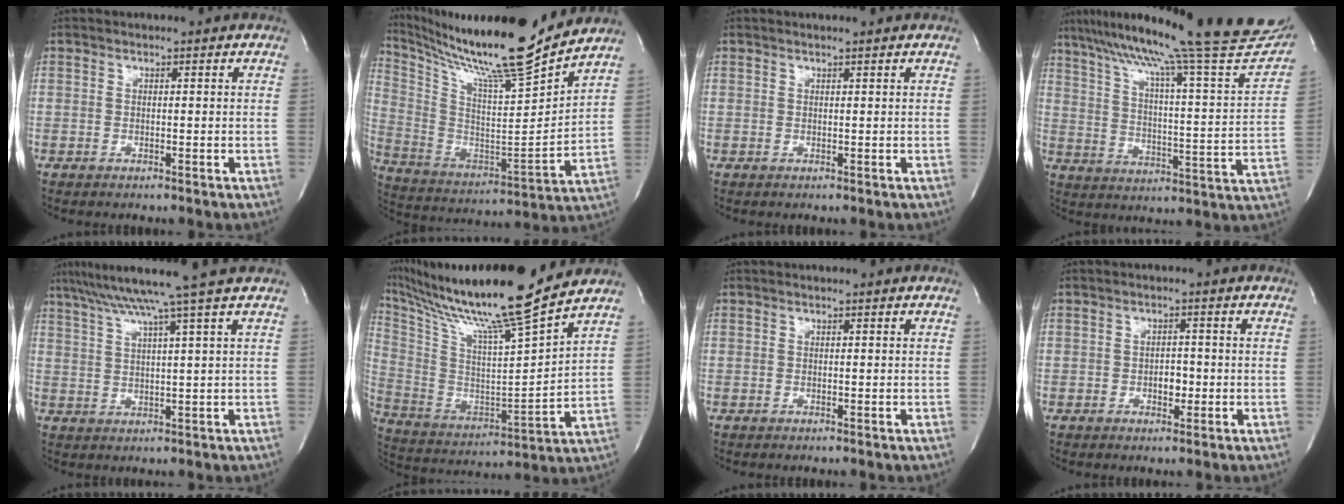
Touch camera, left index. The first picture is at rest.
{"total": 21.3, "force": [18.8, -0.7, 10.0], "torque": [-0.203, -0.049, 0.316]}
{"total": 1.1, "force": [1.0, -0.2, 0.5], "torque": [-0.011, 0.006, 0.019]}
{"total": 30.3, "force": [25.2, 0.9, 16.7], "torque": [-0.264, -0.048, 0.337]}
{"total": 11.2, "force": [8.7, -2.8, 6.4], "torque": [-0.107, 0.000, 0.128]}
{"total": 22.3, "force": [18.6, -1.3, 12.1], "torque": [-0.238, -0.030, 0.321]}
{"total": 0.0}
{"total": 2.3, "force": [-0.6, 1.4, 1.8], "torque": [-0.026, 0.004, -0.006]}